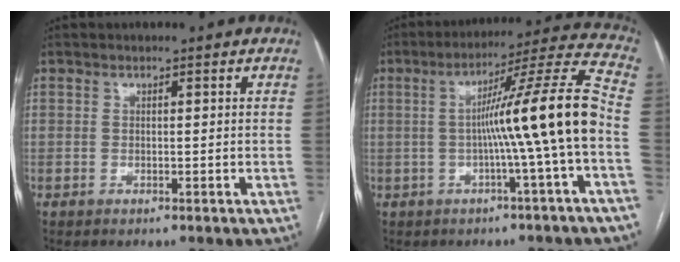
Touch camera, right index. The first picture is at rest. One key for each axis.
{"total": 13.7, "fx": -2.1, "fy": -2.2, "fz": 13.4, "tx": -0.198, "ty": 0.018, "tz": -0.037}